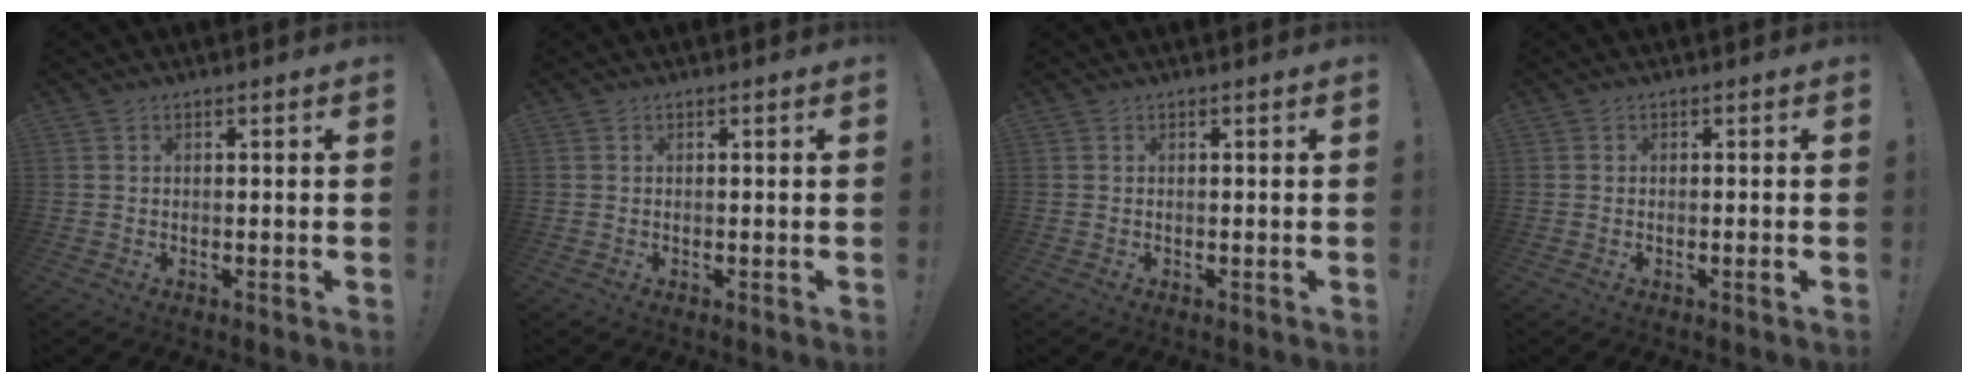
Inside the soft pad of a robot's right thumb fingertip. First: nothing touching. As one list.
[{"total": 0.0}, {"total": 0.0}, {"total": 1.4, "force": [-0.5, -0.2, 1.3], "torque": [-0.030, 0.003, -0.008]}]